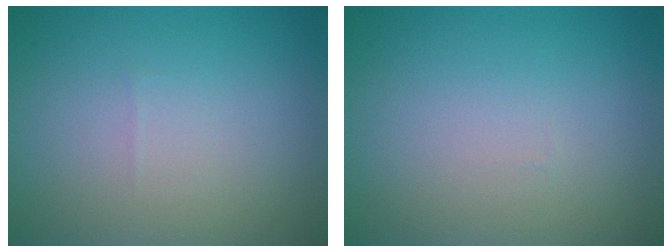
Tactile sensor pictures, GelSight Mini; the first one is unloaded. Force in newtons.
{"total": 0.0}